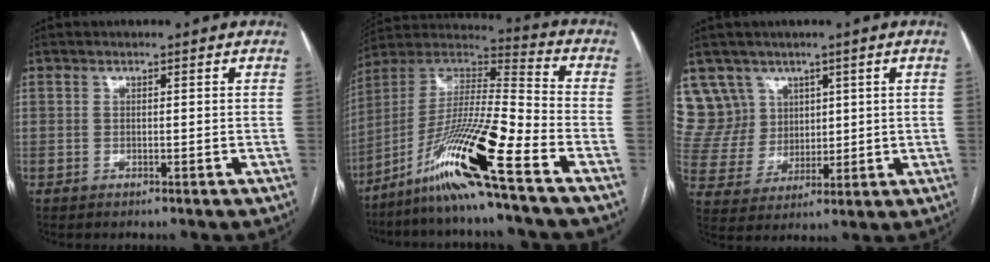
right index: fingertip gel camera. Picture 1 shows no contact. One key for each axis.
{"total": 17.9, "fx": -10.5, "fy": -1.0, "fz": 14.5, "tx": -0.296, "ty": -0.016, "tz": -0.198}
{"total": 9.3, "fx": 5.7, "fy": 7.3, "fz": 0.1, "tx": -0.012, "ty": 0.034, "tz": 0.126}